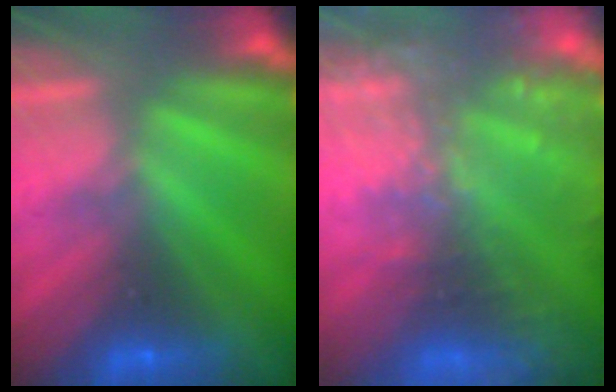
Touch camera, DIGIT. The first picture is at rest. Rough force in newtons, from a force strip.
{"total": 5.7}